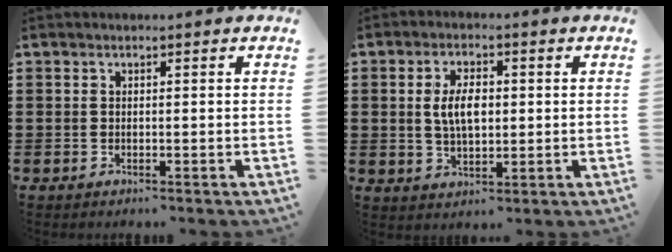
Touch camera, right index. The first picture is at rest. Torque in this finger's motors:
{"motor_torque": [0.37, -0.06, 0.54, 0.12]}